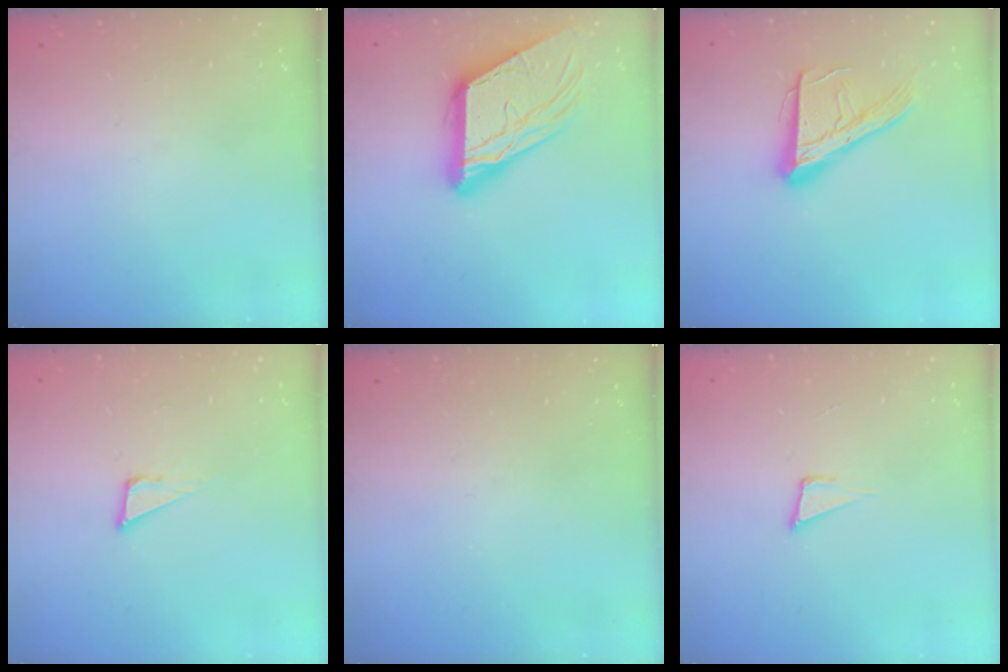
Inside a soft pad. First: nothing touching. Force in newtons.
{"total": 14.9, "press": 14.8, "slide": 1.5}
{"total": 16.3, "press": 16.2, "slide": 1.4}
{"total": 3.2, "press": 3.1, "slide": 0.8}
{"total": 0.0}
{"total": 4.0, "press": 2.8, "slide": 2.9}